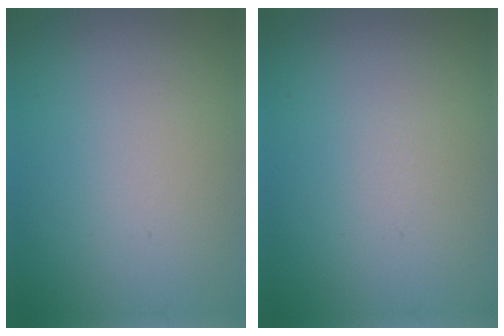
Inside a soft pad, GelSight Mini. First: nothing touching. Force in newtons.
{"total": 0.0}